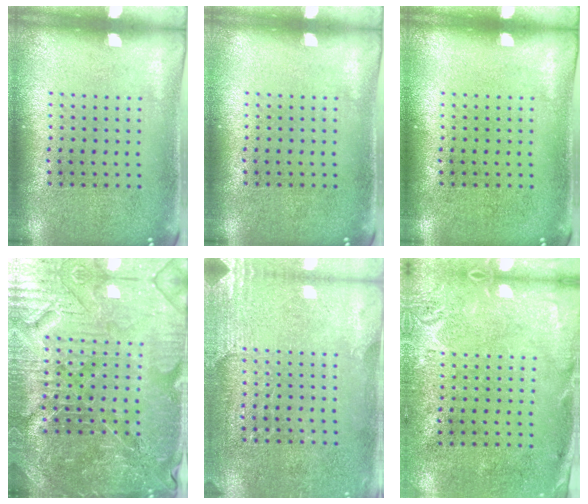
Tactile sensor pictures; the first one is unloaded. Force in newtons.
{"total": 0.0}
{"total": 0.0}
{"total": 5.5, "press": 5.2, "slide": 1.9}
{"total": 2.8, "press": 2.6, "slide": 1.0}
{"total": 2.8, "press": 2.2, "slide": 1.7}